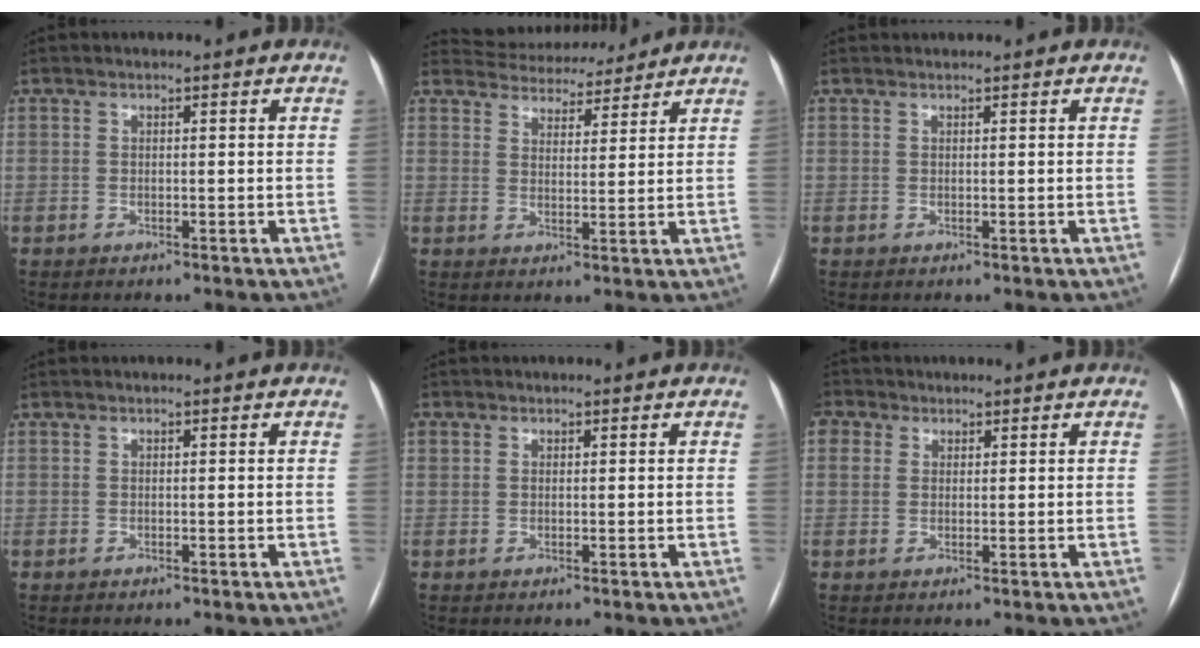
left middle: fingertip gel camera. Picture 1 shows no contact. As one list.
[{"total": 9.6, "force": [9.1, 2.6, 1.5], "torque": [-0.019, 0.014, 0.129]}, {"total": 0.7, "force": [0.7, 0.1, 0.0], "torque": [-0.004, 0.016, 0.016]}, {"total": 0.0}, {"total": 1.7, "force": [0.7, 1.5, 0.4], "torque": [-0.007, 0.007, 0.012]}, {"total": 4.1, "force": [2.0, 3.3, 1.4], "torque": [-0.039, 0.020, 0.039]}]